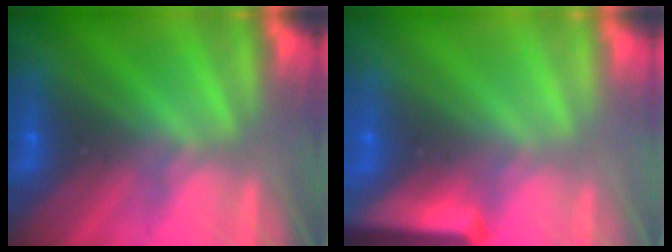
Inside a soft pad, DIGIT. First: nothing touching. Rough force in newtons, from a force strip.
{"total": 7.7}